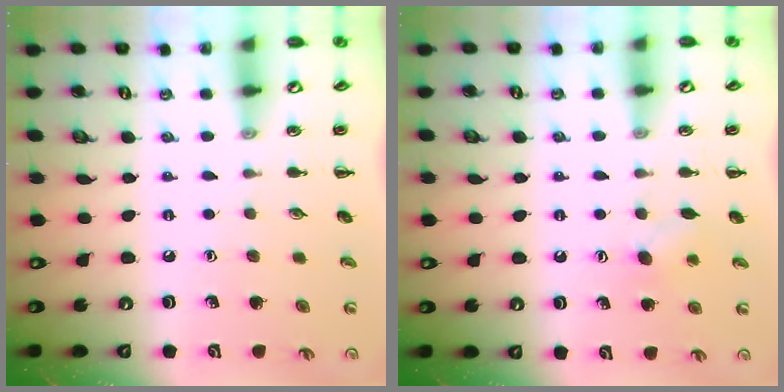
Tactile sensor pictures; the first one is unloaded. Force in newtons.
{"total": 4.9, "press": 4.8, "slide": 0.8}